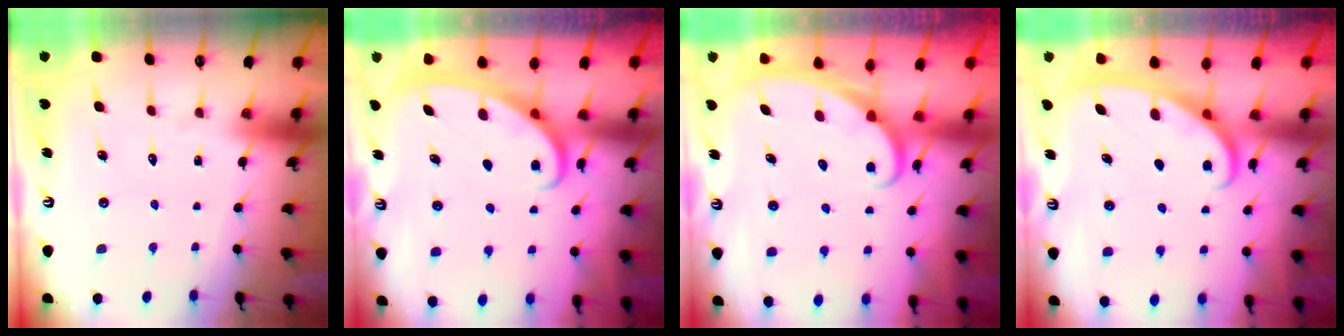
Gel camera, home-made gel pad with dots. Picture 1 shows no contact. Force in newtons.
{"total": 2.5, "press": 2.5, "slide": 0.4}
{"total": 2.4, "press": 2.4, "slide": 0.3}
{"total": 2.9, "press": 2.9, "slide": 0.3}